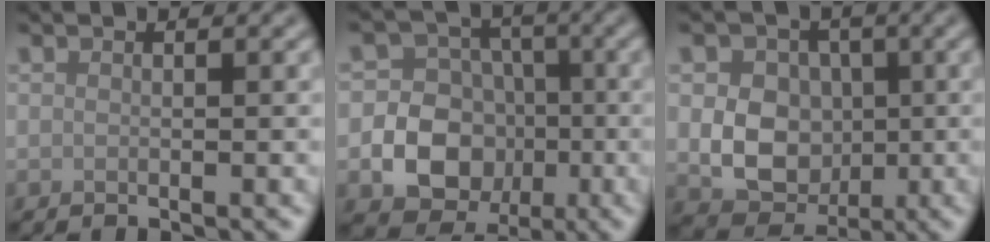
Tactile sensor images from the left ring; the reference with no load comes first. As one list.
[{"total": 10.1, "force": [-2.5, 9.2, 3.4], "torque": [-0.043, -0.008, -0.062]}, {"total": 6.9, "force": [-0.5, 5.6, 4.0], "torque": [-0.050, -0.004, -0.022]}]